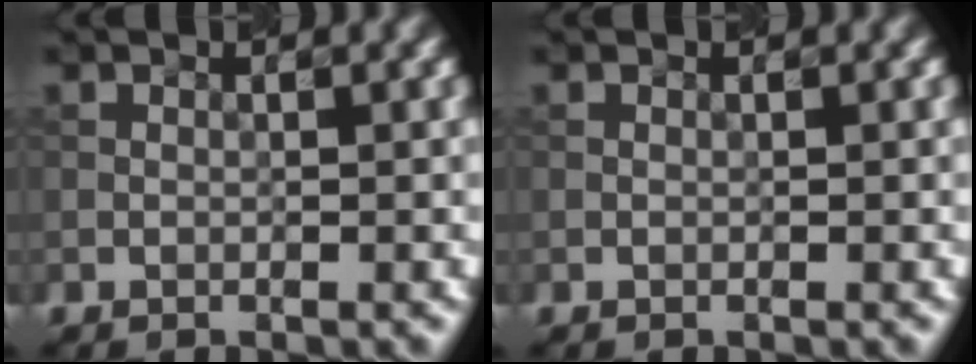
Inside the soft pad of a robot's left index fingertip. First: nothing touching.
{"total": 0.0}